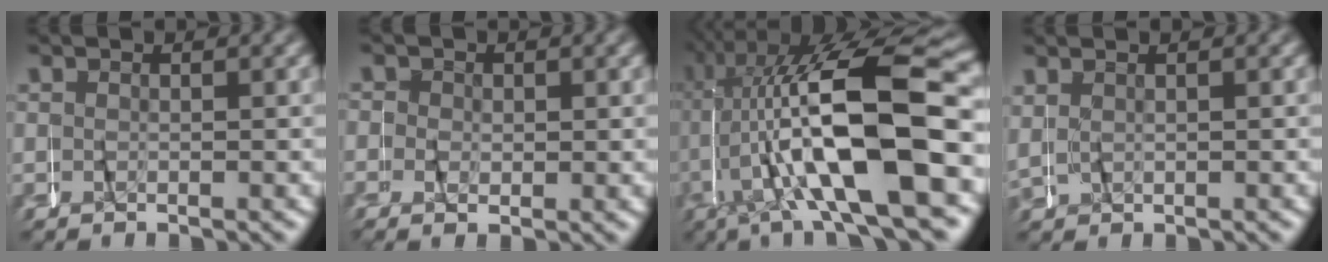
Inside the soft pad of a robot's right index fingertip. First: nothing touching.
{"total": 1.6, "force": [0.2, 1.2, 1.0], "torque": [-0.013, 0.001, 0.000]}
{"total": 16.1, "force": [0.8, 6.6, 14.6], "torque": [-0.257, 0.020, 0.018]}
{"total": 0.8, "force": [0.8, 0.1, 0.1], "torque": [-0.002, 0.009, 0.015]}